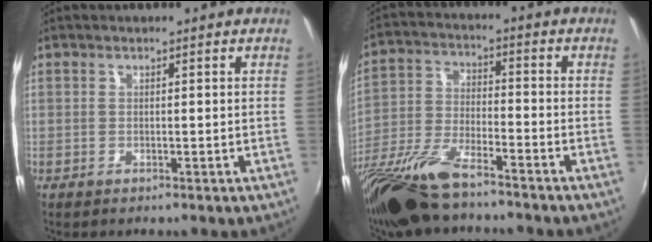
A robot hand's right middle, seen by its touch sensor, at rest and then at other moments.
{"total": 16.1, "force": [-12.3, 3.7, 9.6], "torque": [-0.202, -0.042, -0.234]}